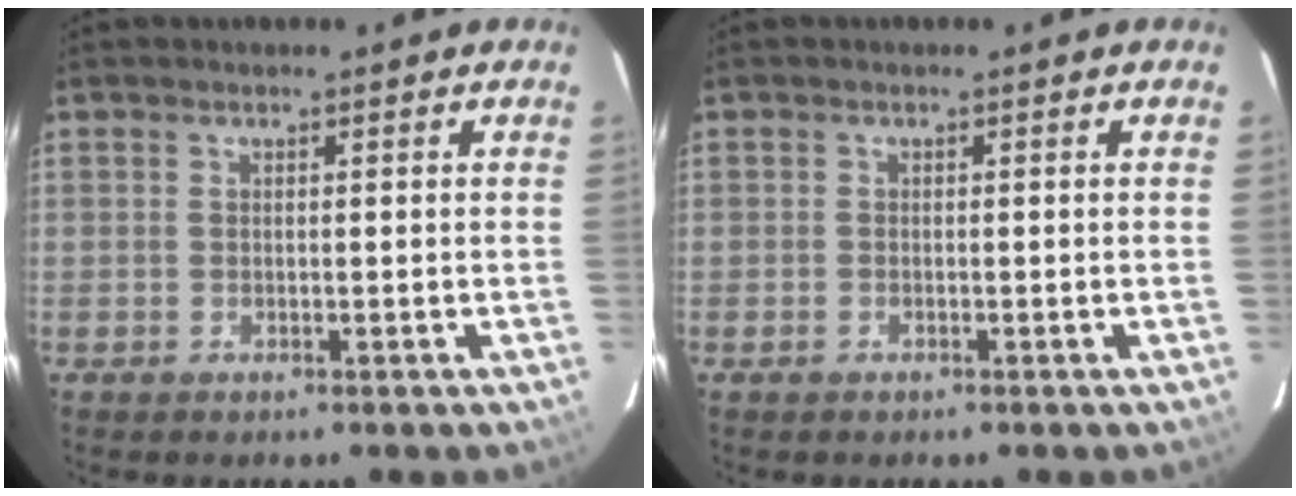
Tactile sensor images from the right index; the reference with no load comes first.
{"total": 0.6, "force": [-0.5, 0.3, 0.1], "torque": [-0.002, -0.001, -0.010]}